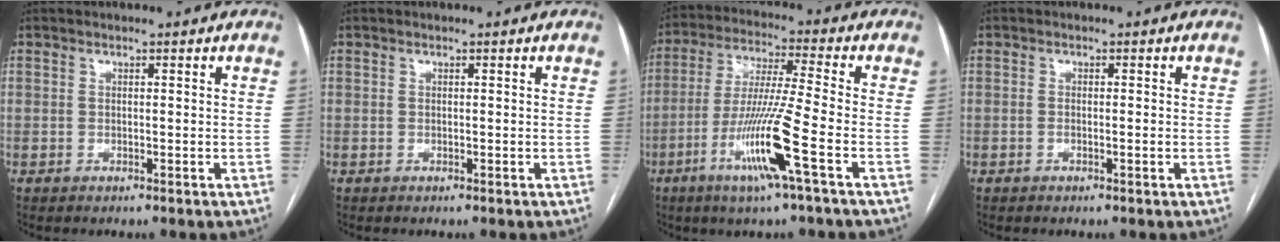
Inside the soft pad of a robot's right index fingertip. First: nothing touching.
{"total": 0.0}
{"total": 12.6, "force": [-5.1, -1.3, 11.4], "torque": [-0.227, -0.019, -0.102]}
{"total": 1.0, "force": [-0.3, 0.2, 1.0], "torque": [-0.018, 0.000, -0.003]}